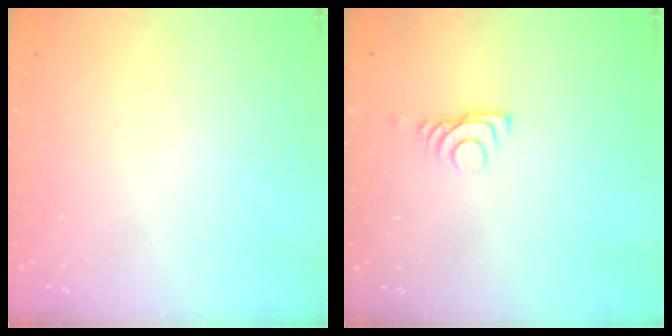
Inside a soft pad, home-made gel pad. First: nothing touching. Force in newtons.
{"total": 5.9, "press": 5.9, "slide": 0.9}